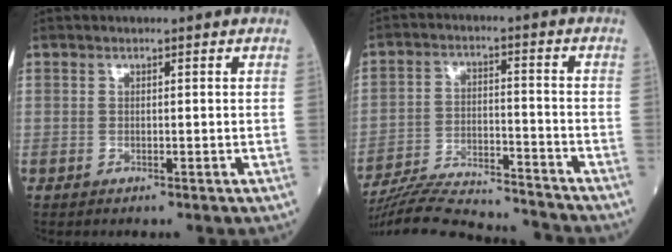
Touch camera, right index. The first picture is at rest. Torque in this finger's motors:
{"motor_torque": [-1.29, -0.85, -0.39, -0.13]}